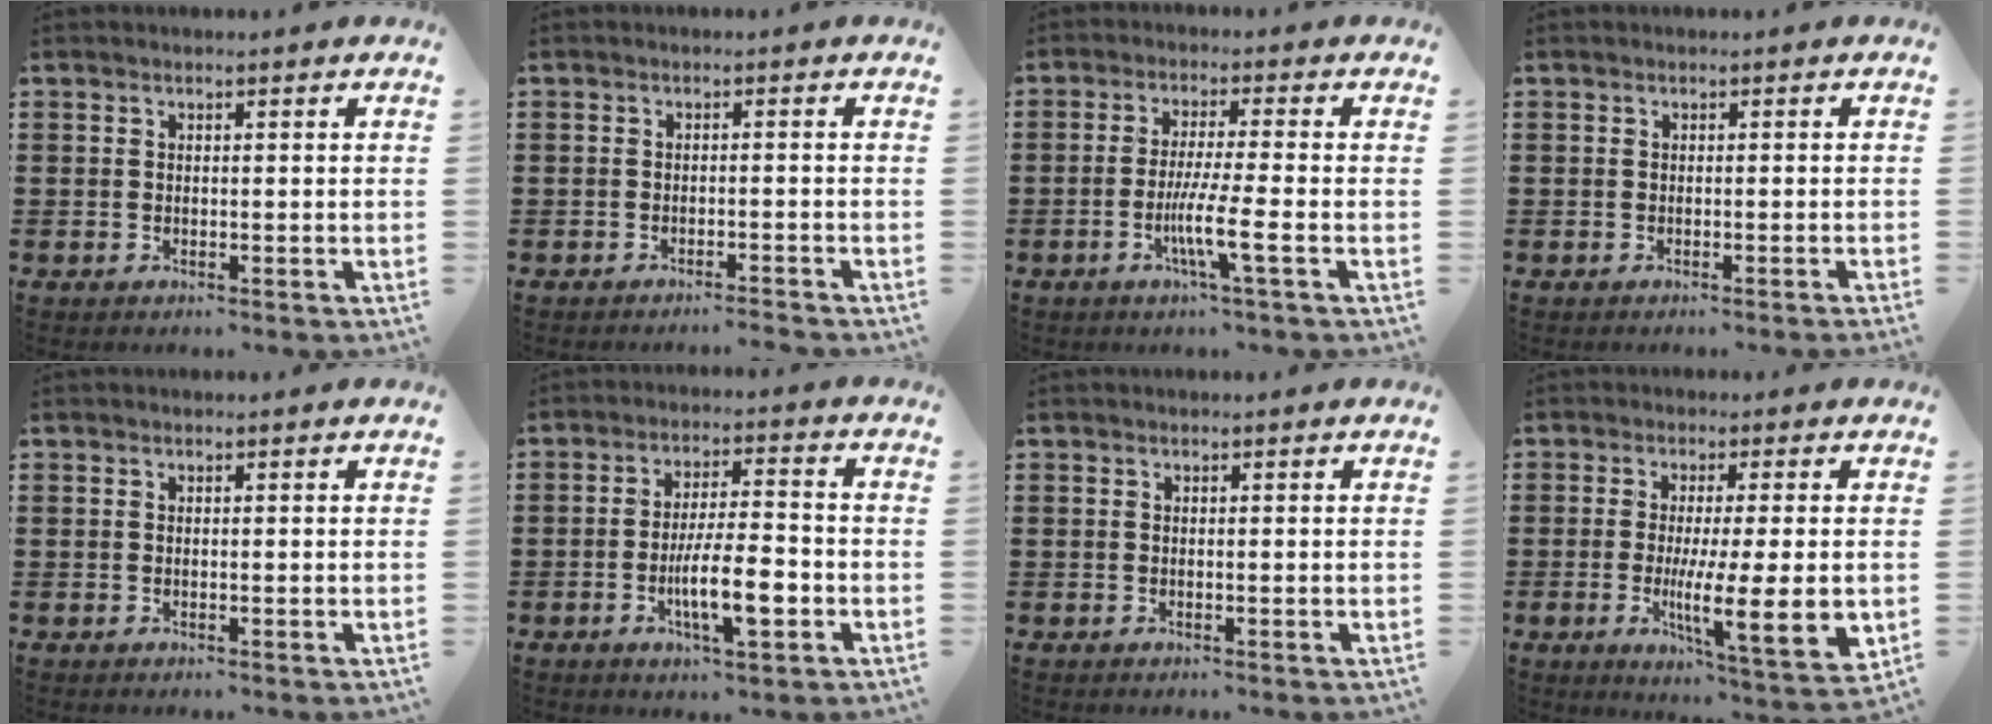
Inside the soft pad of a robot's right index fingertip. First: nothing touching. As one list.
[{"total": 1.6, "force": [-1.6, -0.3, 0.3], "torque": [-0.007, 0.002, -0.032]}, {"total": 6.5, "force": [-2.2, -0.1, 6.1], "torque": [-0.118, -0.015, -0.043]}, {"total": 0.7, "force": [-0.5, -0.2, 0.4], "torque": [-0.007, -0.002, -0.010]}, {"total": 0.0}, {"total": 9.2, "force": [-2.9, 2.5, 8.3], "torque": [-0.154, -0.003, -0.052]}, {"total": 0.0}, {"total": 10.6, "force": [-1.3, 1.8, 10.3], "torque": [-0.162, -0.018, -0.018]}]